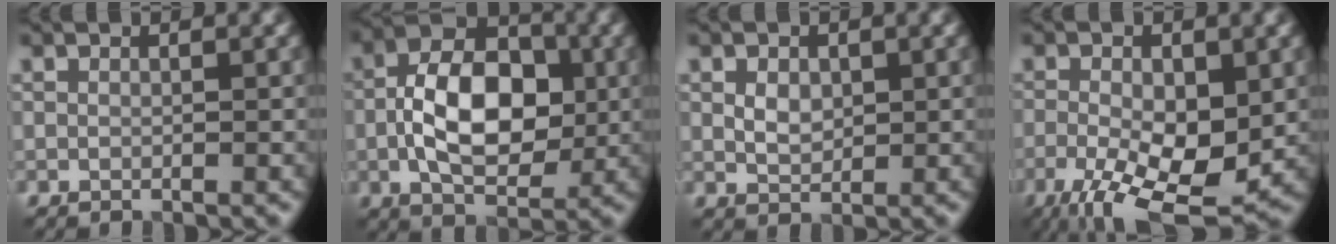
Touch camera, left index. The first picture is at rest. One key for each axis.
{"total": 8.7, "fx": -0.8, "fy": 5.0, "fz": 7.0, "tx": -0.118, "ty": 0.011, "tz": -0.021}
{"total": 2.1, "fx": 0.5, "fy": 1.5, "fz": 1.4, "tx": -0.027, "ty": -0.001, "tz": 0.009}
{"total": 9.1, "fx": -3.1, "fy": 3.8, "fz": 7.7, "tx": -0.141, "ty": -0.014, "tz": -0.049}